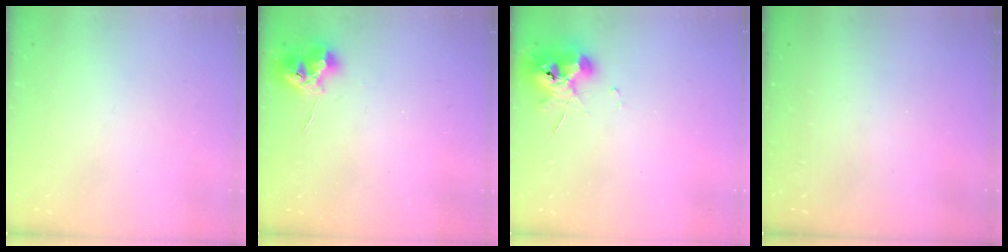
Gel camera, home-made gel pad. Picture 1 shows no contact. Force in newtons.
{"total": 9.9, "press": 9.9, "slide": 0.5}
{"total": 9.5, "press": 9.4, "slide": 0.9}
{"total": 0.0}